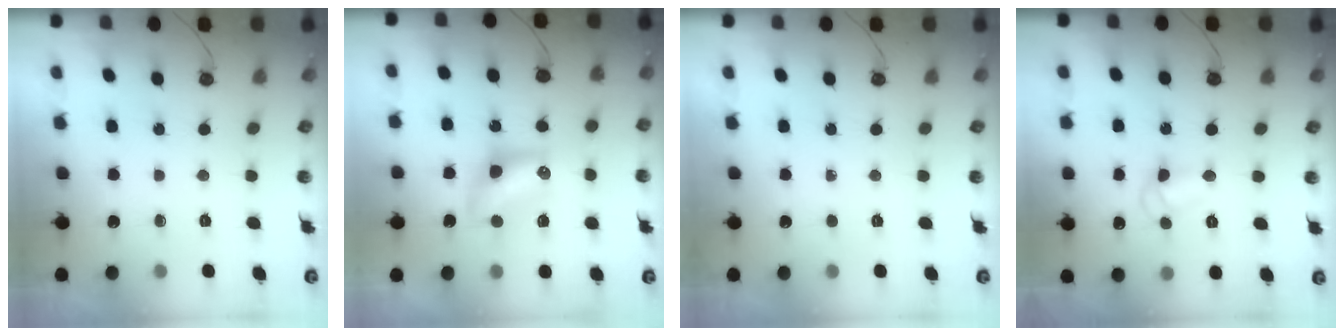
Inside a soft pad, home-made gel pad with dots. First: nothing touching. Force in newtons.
{"total": 8.5, "press": 8.5, "slide": 0.8}
{"total": 0.0}
{"total": 8.8, "press": 8.7, "slide": 0.7}